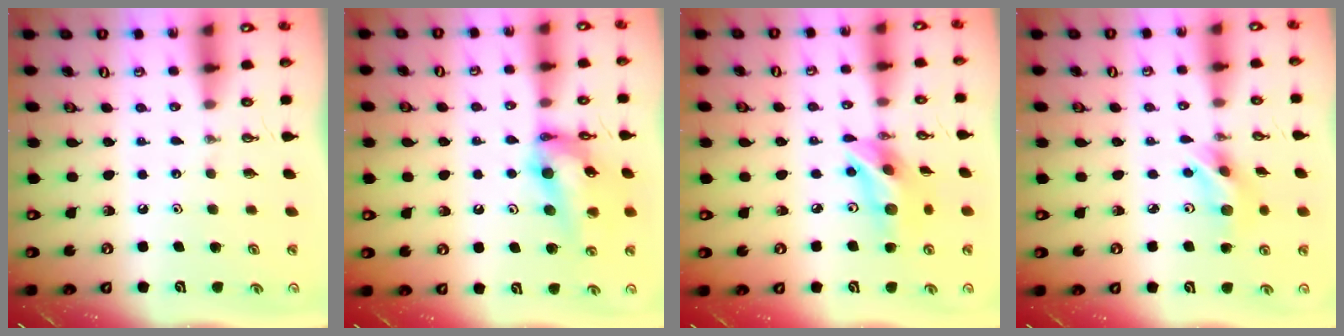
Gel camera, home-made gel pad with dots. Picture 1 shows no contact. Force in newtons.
{"total": 14.8, "press": 14.7, "slide": 1.7}
{"total": 14.6, "press": 14.2, "slide": 3.4}
{"total": 9.0, "press": 8.2, "slide": 3.6}